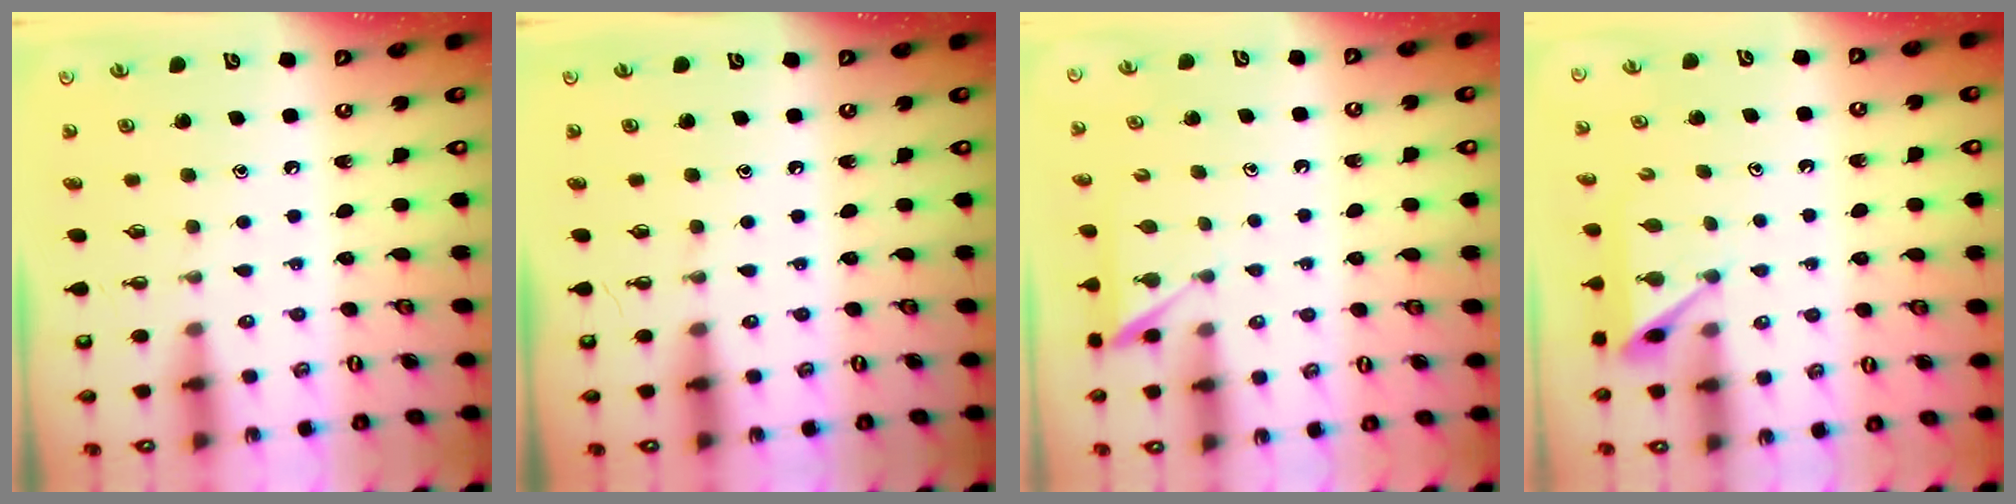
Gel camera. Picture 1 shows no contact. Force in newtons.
{"total": 0.0}
{"total": 3.0, "press": 3.0, "slide": 0.4}
{"total": 5.7, "press": 5.7, "slide": 0.3}